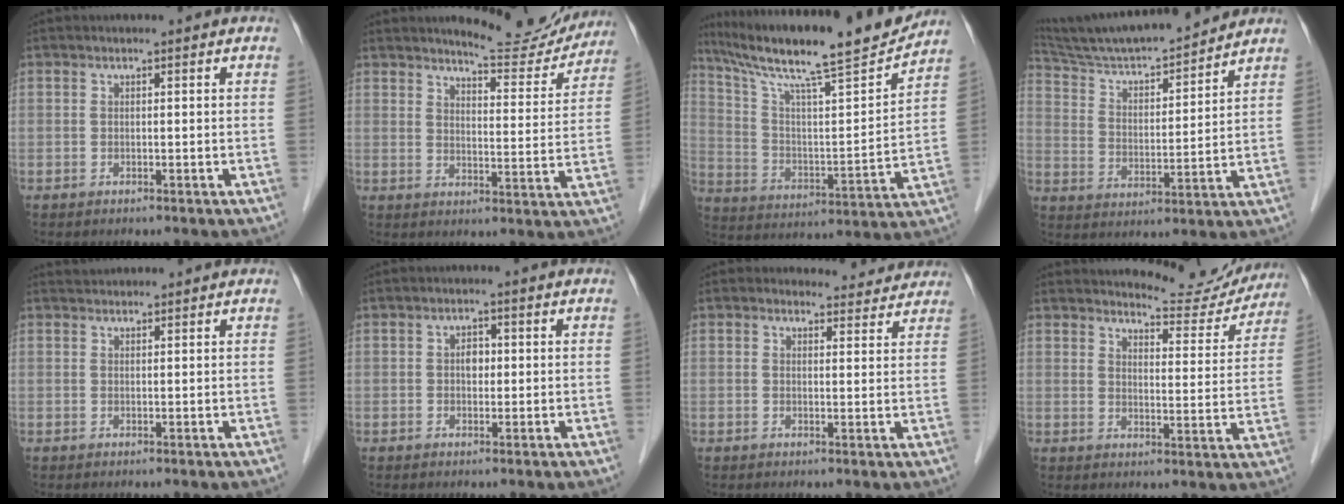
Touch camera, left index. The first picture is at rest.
{"total": 11.5, "force": [11.0, 2.0, 2.6], "torque": [-0.027, -0.028, 0.136]}
{"total": 21.1, "force": [18.2, 0.1, 10.7], "torque": [-0.183, -0.010, 0.294]}
{"total": 18.5, "force": [16.8, 0.5, 7.7], "torque": [-0.141, 0.008, 0.280]}
{"total": 1.7, "force": [1.7, 0.2, -0.1], "torque": [-0.007, 0.018, 0.036]}
{"total": 1.9, "force": [0.1, 1.3, 1.3], "torque": [-0.021, 0.005, 0.002]}
{"total": 4.6, "force": [4.3, 1.4, -0.4], "torque": [0.010, -0.001, 0.041]}
{"total": 10.8, "force": [10.6, 1.9, 0.8], "torque": [-0.004, -0.028, 0.125]}